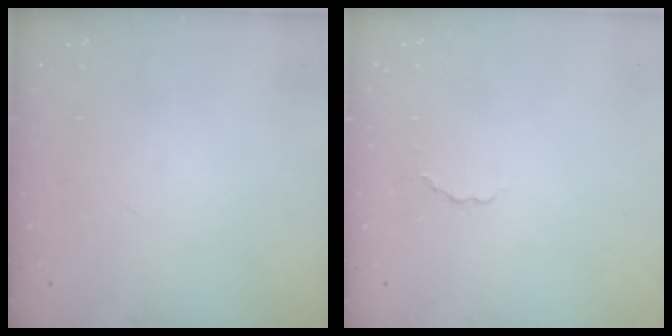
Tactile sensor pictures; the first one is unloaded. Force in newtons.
{"total": 2.4, "press": 2.2, "slide": 1.0}